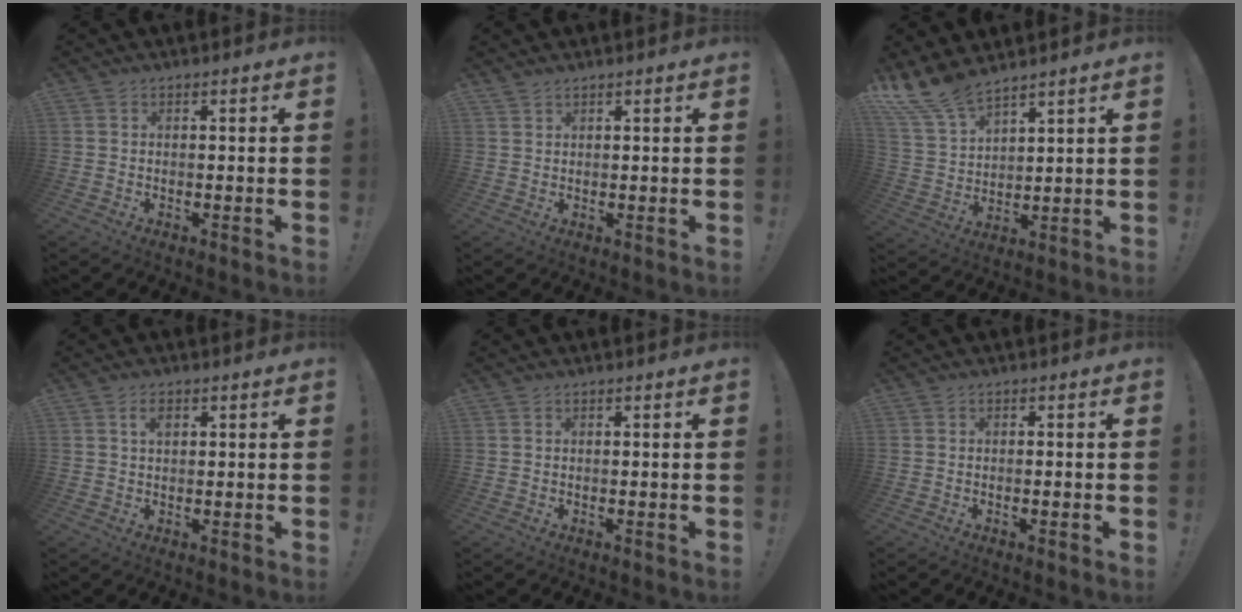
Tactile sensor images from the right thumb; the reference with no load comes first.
{"total": 1.7, "force": [1.5, 0.6, 0.4], "torque": [-0.006, -0.010, 0.030]}
{"total": 11.3, "force": [9.9, 3.9, 3.9], "torque": [-0.098, -0.059, 0.192]}
{"total": 2.3, "force": [0.9, 1.2, 1.8], "torque": [-0.024, -0.003, 0.013]}
{"total": 0.0}
{"total": 1.1, "force": [-0.3, -0.2, 1.1], "torque": [-0.012, -0.003, -0.007]}